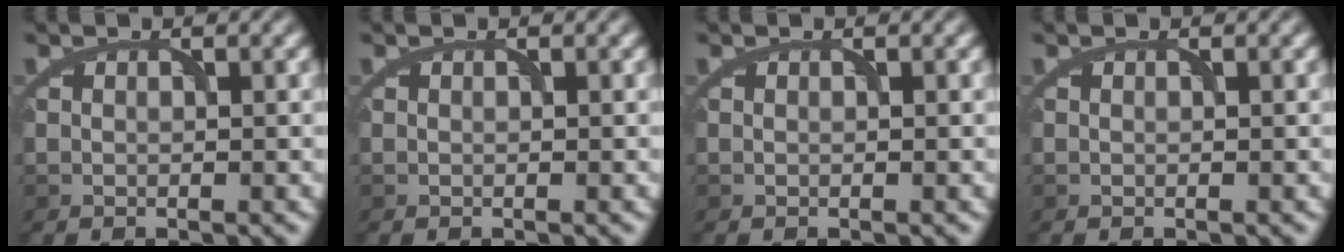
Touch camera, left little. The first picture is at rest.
{"total": 0.0}
{"total": 0.0}
{"total": 0.0}